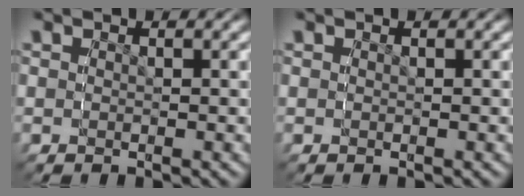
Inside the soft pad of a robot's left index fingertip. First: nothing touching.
{"total": 0.0}